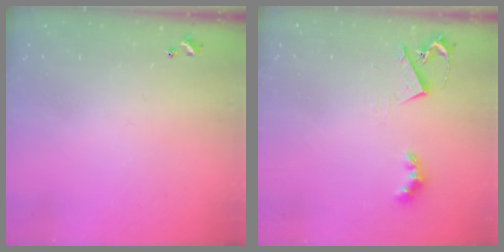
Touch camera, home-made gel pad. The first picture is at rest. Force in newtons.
{"total": 4.6, "press": 4.5, "slide": 0.6}